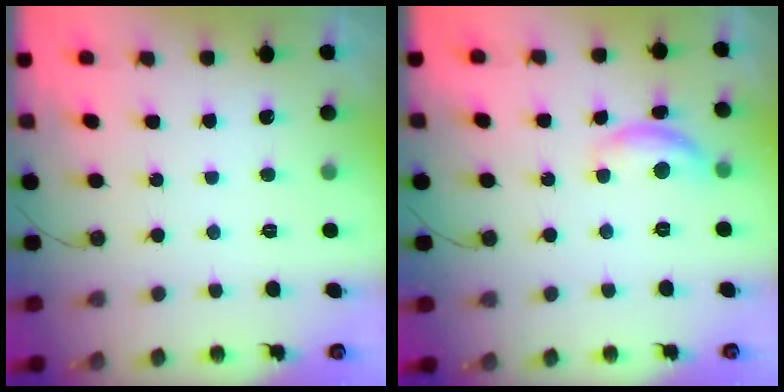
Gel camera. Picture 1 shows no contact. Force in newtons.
{"total": 10.6, "press": 10.6, "slide": 0.6}